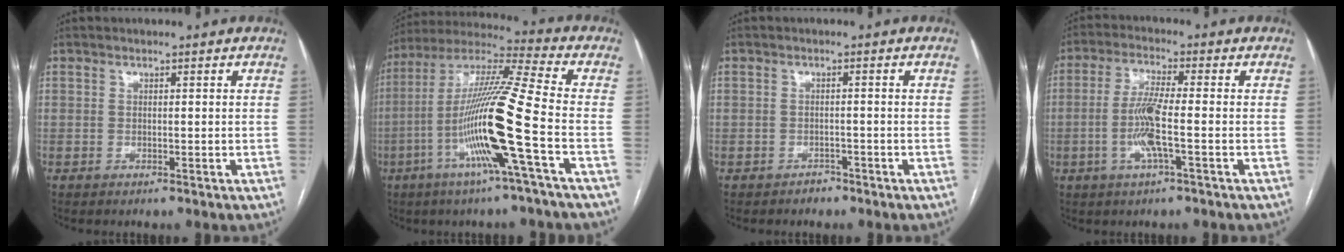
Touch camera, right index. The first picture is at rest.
{"total": 17.3, "force": [-5.3, -1.5, 16.4], "torque": [-0.320, -0.007, -0.111]}
{"total": 1.4, "force": [-1.1, 0.7, 0.0], "torque": [-0.002, 0.003, -0.019]}
{"total": 6.9, "force": [-1.6, 0.2, 6.7], "torque": [-0.139, -0.002, -0.036]}